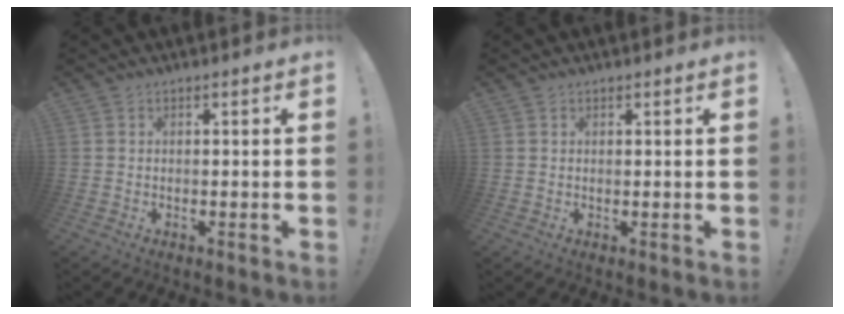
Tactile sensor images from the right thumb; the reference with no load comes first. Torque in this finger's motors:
{"motor_torque": [2.39, 2.36, 0.30, 0.44, 0.10]}